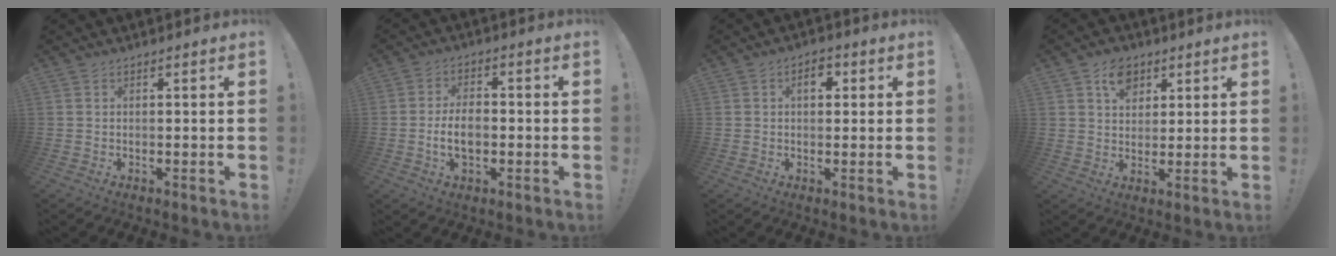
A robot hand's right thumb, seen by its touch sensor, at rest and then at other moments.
{"total": 7.3, "force": [-1.7, 4.2, 5.8], "torque": [-0.110, 0.007, -0.032]}
{"total": 4.5, "force": [1.2, 2.7, 3.5], "torque": [-0.040, 0.001, 0.013]}
{"total": 7.6, "force": [3.9, 5.9, 2.8], "torque": [-0.029, -0.014, 0.071]}